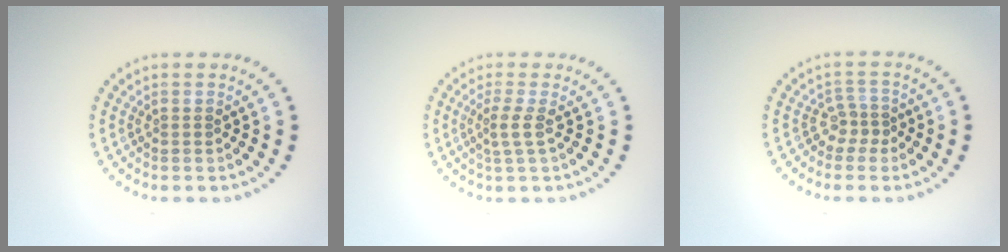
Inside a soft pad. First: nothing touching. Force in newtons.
{"total": 1.8, "press": 1.3, "slide": 1.2}
{"total": 1.8, "press": 1.1, "slide": 1.4}